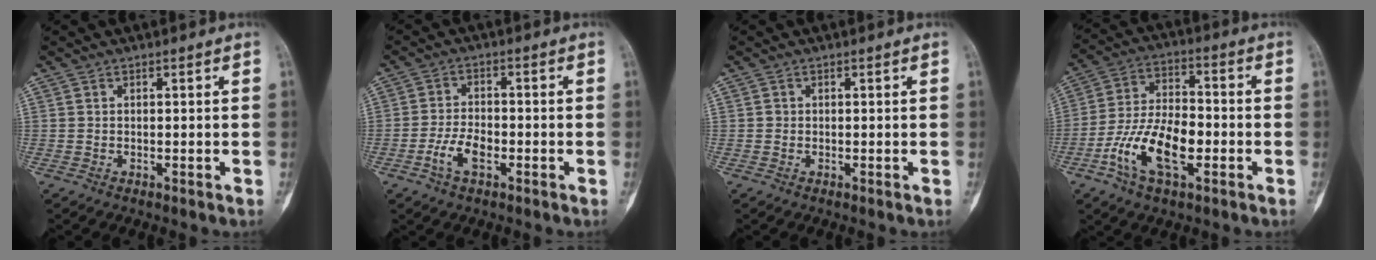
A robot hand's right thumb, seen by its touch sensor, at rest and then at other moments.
{"total": 5.5, "force": [-2.4, 2.7, 4.1], "torque": [-0.079, 0.016, -0.047]}
{"total": 0.5, "force": [0.0, 0.5, 0.1], "torque": [0.001, 0.003, -0.002]}
{"total": 13.8, "force": [-4.6, 6.8, 11.2], "torque": [-0.209, 0.029, -0.087]}